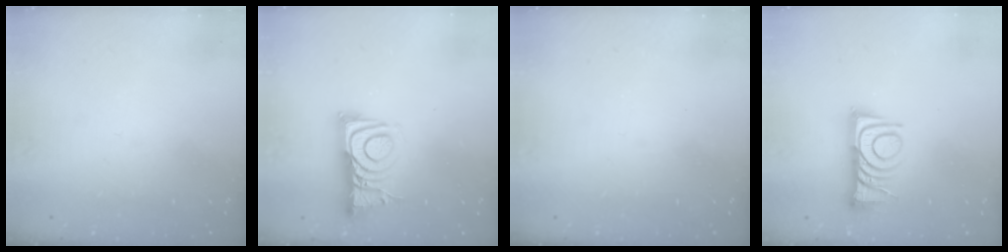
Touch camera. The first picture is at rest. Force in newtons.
{"total": 8.3, "press": 8.3, "slide": 0.7}
{"total": 0.0}
{"total": 10.3, "press": 10.3, "slide": 0.6}